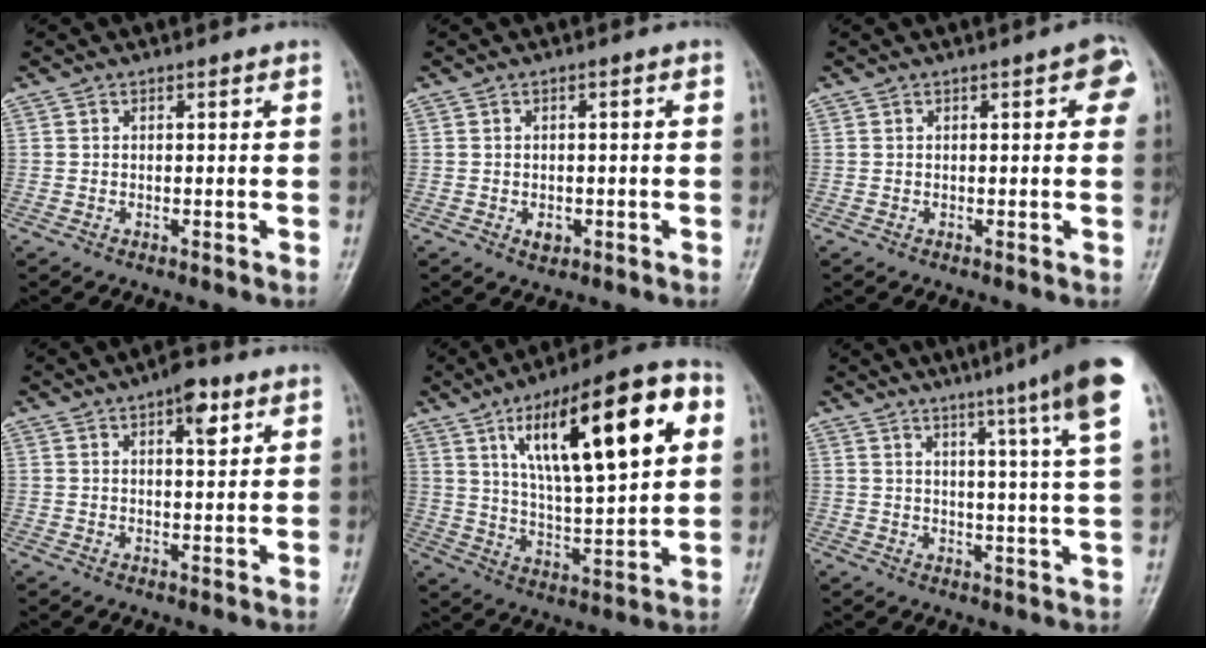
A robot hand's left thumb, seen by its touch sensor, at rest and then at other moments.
{"total": 2.2, "force": [-0.9, 1.5, 1.4], "torque": [-0.012, 0.006, -0.013]}
{"total": 4.4, "force": [1.4, 1.5, 3.9], "torque": [-0.030, 0.003, 0.006]}
{"total": 5.4, "force": [2.7, 2.2, 4.1], "torque": [-0.045, -0.008, 0.034]}
{"total": 23.5, "force": [8.5, 7.5, 20.6], "torque": [-0.296, -0.005, 0.134]}
{"total": 14.1, "force": [9.2, -0.8, 10.7], "torque": [-0.146, -0.038, 0.100]}